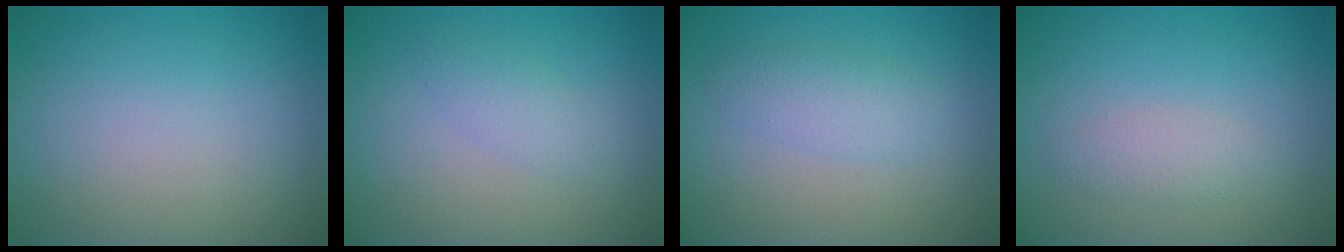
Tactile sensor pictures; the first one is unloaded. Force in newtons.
{"total": 1.7, "press": 1.7, "slide": 0.0}
{"total": 2.4, "press": 2.4, "slide": 0.0}
{"total": 1.6, "press": 1.6, "slide": 0.1}